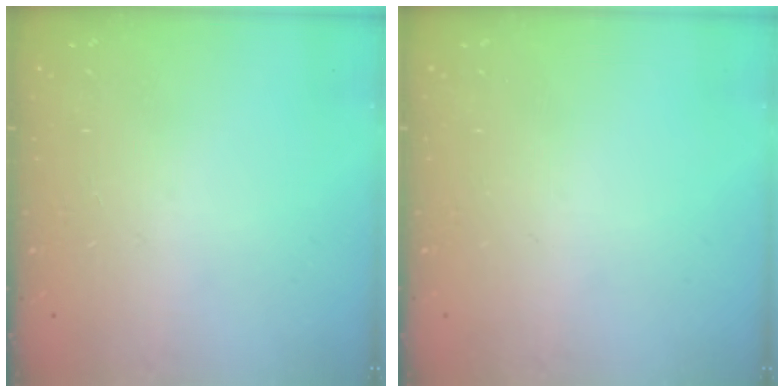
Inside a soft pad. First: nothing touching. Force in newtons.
{"total": 0.0}